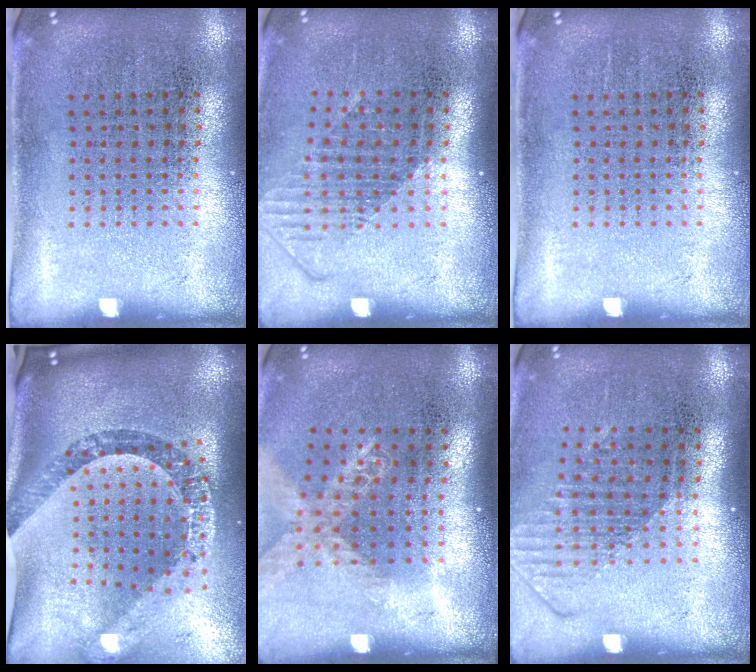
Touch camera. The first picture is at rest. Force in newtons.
{"total": 1.4, "press": 1.1, "slide": 0.9}
{"total": 0.0}
{"total": 2.8, "press": 2.1, "slide": 1.8}
{"total": 1.6, "press": 1.4, "slide": 0.8}
{"total": 1.6, "press": 1.2, "slide": 1.0}